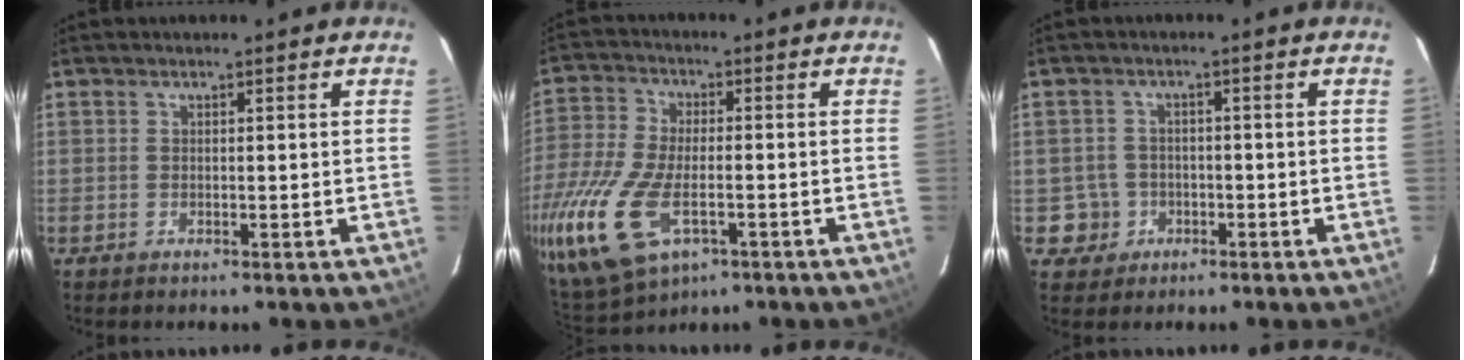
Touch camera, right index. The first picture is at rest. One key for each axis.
{"total": 20.3, "fx": -8.1, "fy": 10.5, "fz": 15.4, "tx": -0.368, "ty": -0.040, "tz": -0.144}
{"total": 4.5, "fx": -1.5, "fy": 4.2, "fz": 0.1, "tx": -0.009, "ty": 0.022, "tz": -0.021}